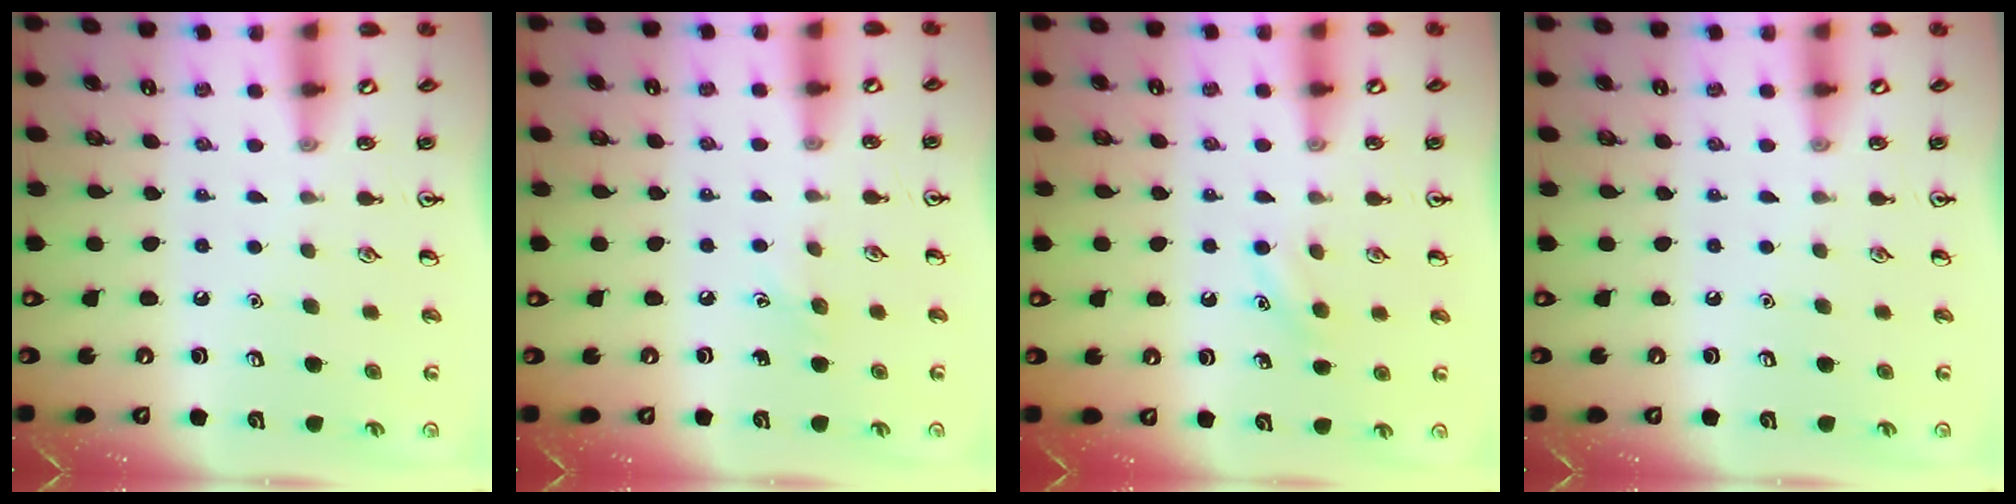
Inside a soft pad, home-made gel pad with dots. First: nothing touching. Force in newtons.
{"total": 4.5, "press": 4.2, "slide": 1.6}
{"total": 4.9, "press": 4.7, "slide": 1.3}
{"total": 0.0}